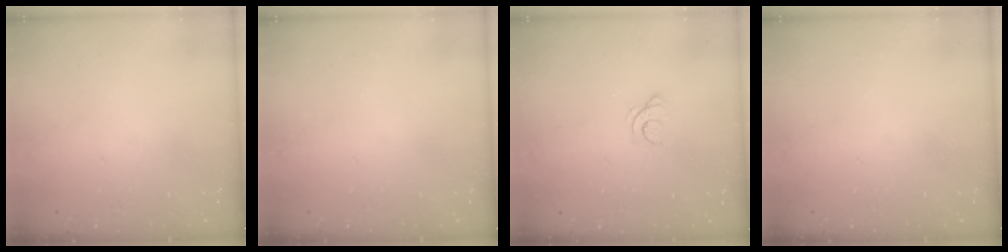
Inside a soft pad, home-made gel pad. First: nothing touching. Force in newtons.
{"total": 0.0}
{"total": 1.8, "press": 1.8, "slide": 0.2}
{"total": 0.0}